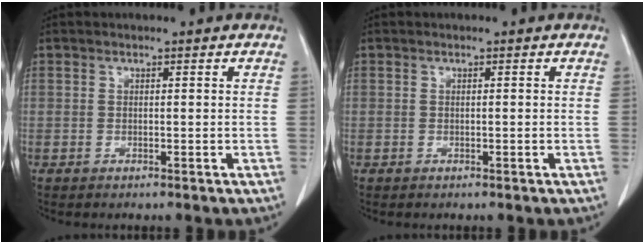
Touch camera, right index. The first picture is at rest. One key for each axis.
{"total": 0.0}